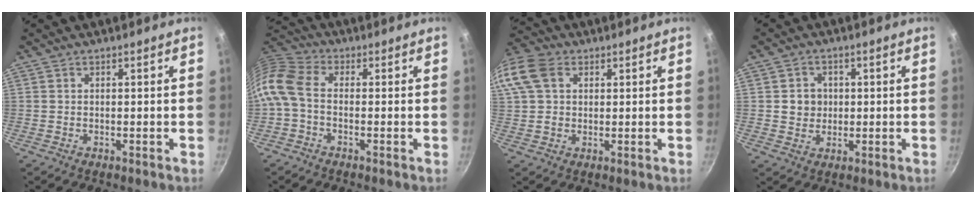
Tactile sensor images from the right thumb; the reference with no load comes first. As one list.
[{"total": 8.8, "force": [-1.6, 5.6, 6.6], "torque": [-0.146, 0.032, -0.054]}, {"total": 14.3, "force": [4.4, 10.9, 8.2], "torque": [-0.187, 0.027, 0.071]}, {"total": 4.4, "force": [0.4, 4.1, 1.7], "torque": [-0.004, 0.003, 0.006]}]